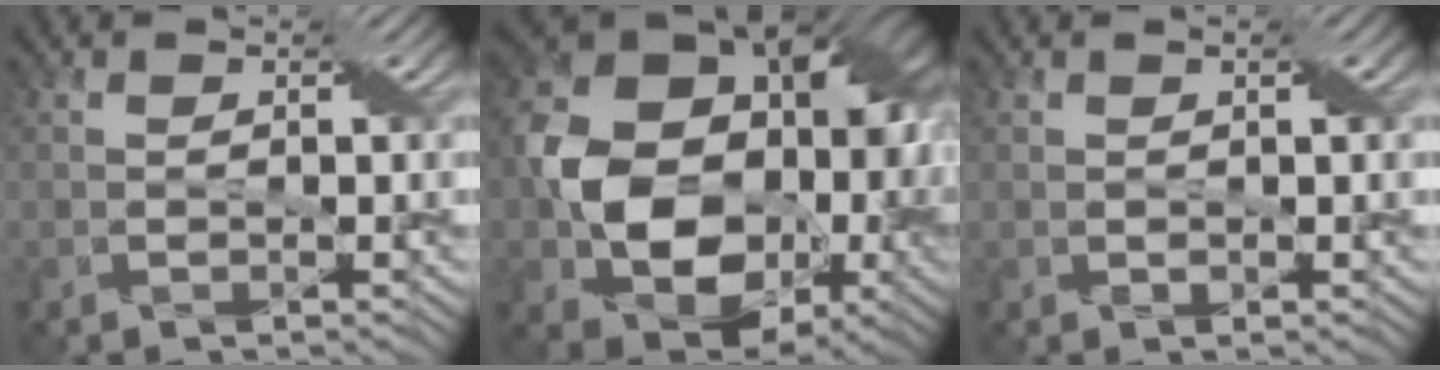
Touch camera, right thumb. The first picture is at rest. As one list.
[{"total": 17.5, "force": [-1.1, 13.2, 11.4], "torque": [-0.201, -0.030, -0.008]}, {"total": 1.7, "force": [0.3, 0.4, 1.6], "torque": [-0.031, 0.005, 0.007]}]